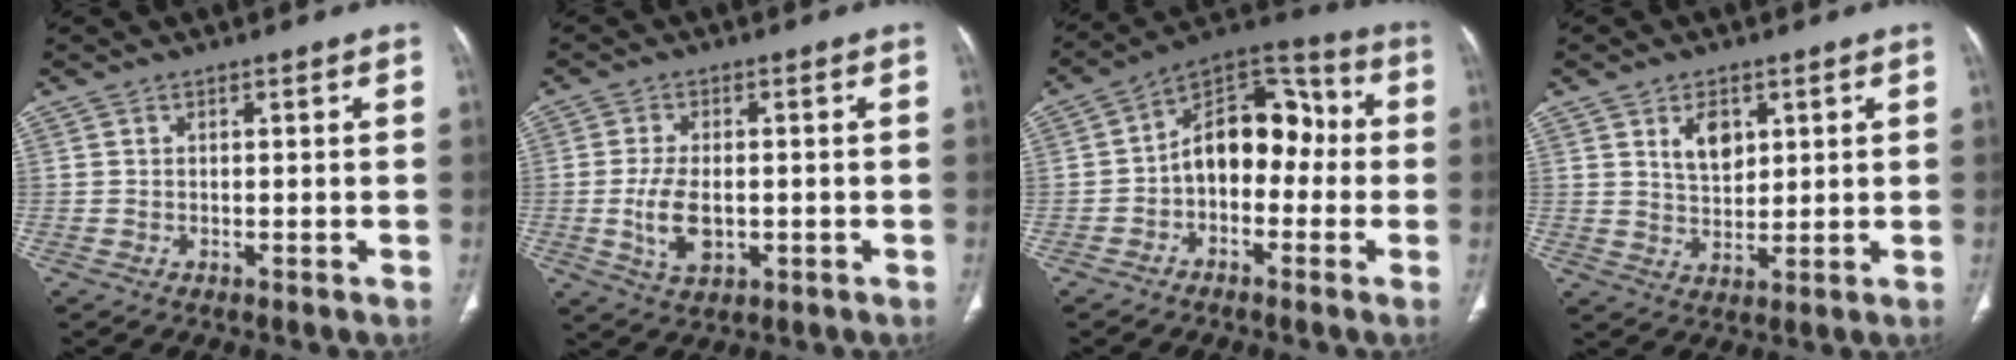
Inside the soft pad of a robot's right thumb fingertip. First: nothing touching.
{"total": 7.2, "force": [-1.1, 4.0, 5.9], "torque": [-0.112, -0.004, -0.013]}
{"total": 13.4, "force": [-1.3, 8.9, 9.9], "torque": [-0.113, 0.050, -0.039]}
{"total": 5.9, "force": [2.5, 3.6, 3.9], "torque": [-0.047, -0.020, 0.049]}